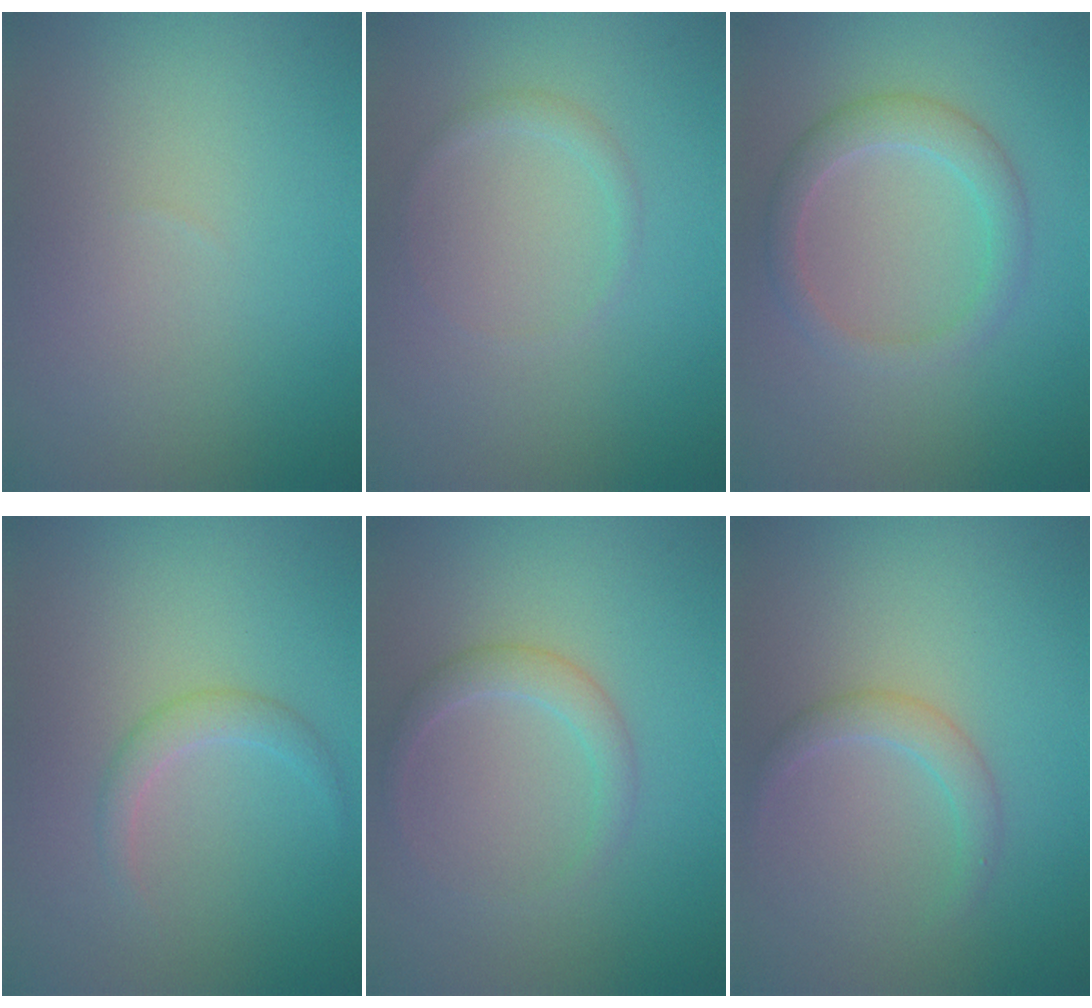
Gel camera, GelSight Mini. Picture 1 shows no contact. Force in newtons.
{"total": 0.9, "press": 0.9, "slide": 0.1}
{"total": 2.7, "press": 2.7, "slide": 0.1}
{"total": 1.6, "press": 1.6, "slide": 0.1}
{"total": 1.9, "press": 1.9, "slide": 0.0}
{"total": 1.7, "press": 1.7, "slide": 0.1}